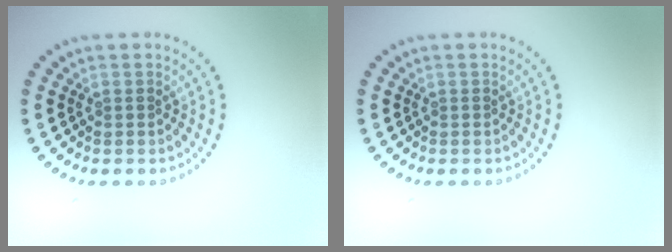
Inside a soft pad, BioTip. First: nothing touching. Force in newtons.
{"total": 0.0}